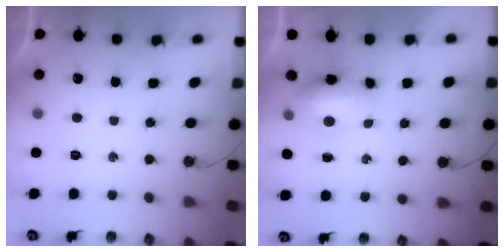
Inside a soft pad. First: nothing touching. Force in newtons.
{"total": 14.4, "press": 11.1, "slide": 9.1}